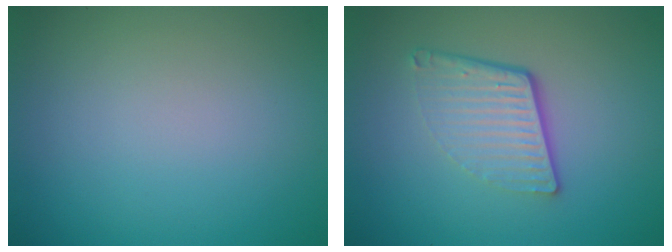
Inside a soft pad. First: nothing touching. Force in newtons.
{"total": 4.4, "press": 2.9, "slide": 3.4}